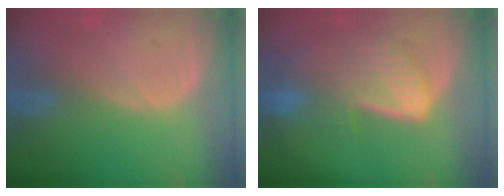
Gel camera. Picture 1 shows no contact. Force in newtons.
{"total": 7.4, "press": 7.3, "slide": 1.6}